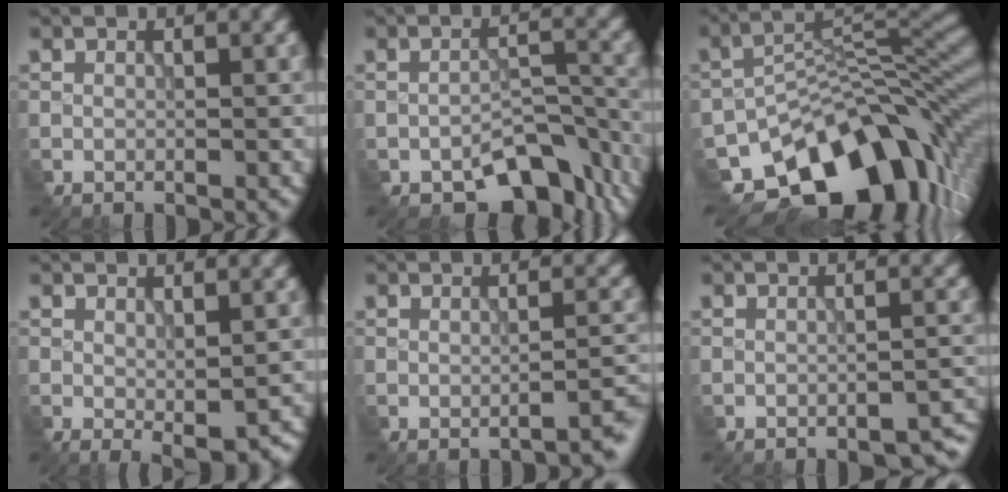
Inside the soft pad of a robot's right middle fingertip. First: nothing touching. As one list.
[{"total": 6.0, "force": [-4.2, 2.9, 3.0], "torque": [-0.033, -0.002, -0.062]}, {"total": 13.8, "force": [-8.3, 7.6, 7.9], "torque": [-0.121, -0.008, -0.134]}, {"total": 2.4, "force": [-0.3, 0.7, 2.2], "torque": [-0.032, -0.011, 0.002]}, {"total": 2.1, "force": [-1.3, 0.3, 1.6], "torque": [-0.015, 0.009, -0.028]}, {"total": 3.5, "force": [-3.2, 0.8, 1.2], "torque": [-0.025, 0.000, -0.041]}]